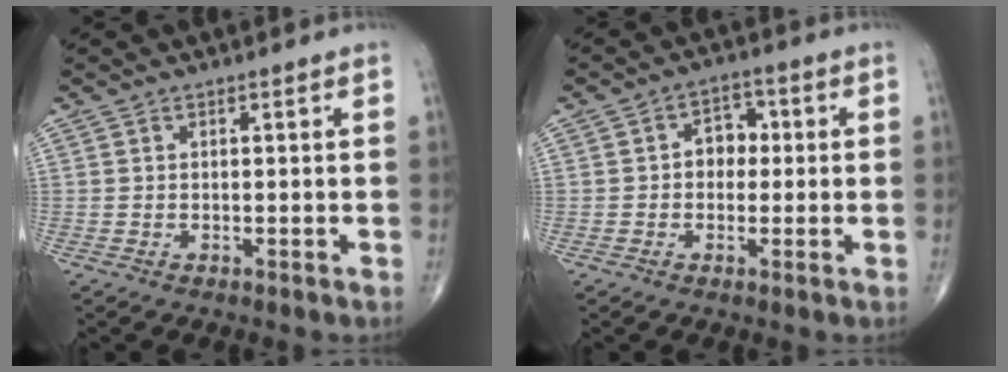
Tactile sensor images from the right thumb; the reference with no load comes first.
{"total": 5.0, "force": [0.2, 3.8, 3.2], "torque": [-0.020, 0.015, -0.007]}